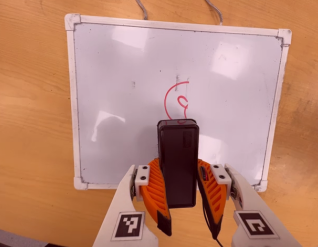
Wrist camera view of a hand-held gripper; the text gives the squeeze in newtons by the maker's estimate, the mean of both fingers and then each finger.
{"total": 10.5, "left": 9.5, "right": 11.4}